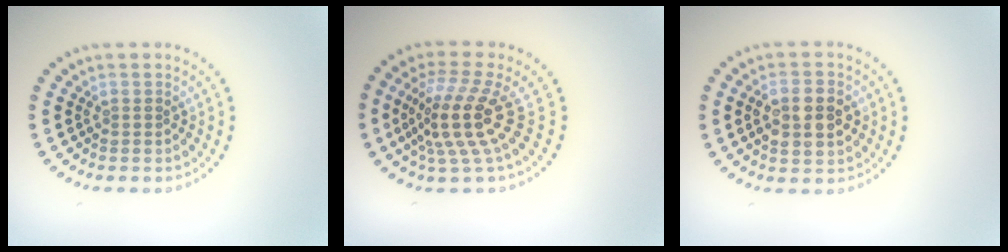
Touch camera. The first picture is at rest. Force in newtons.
{"total": 4.9, "press": 3.6, "slide": 3.4}
{"total": 3.9, "press": 3.9, "slide": 0.5}